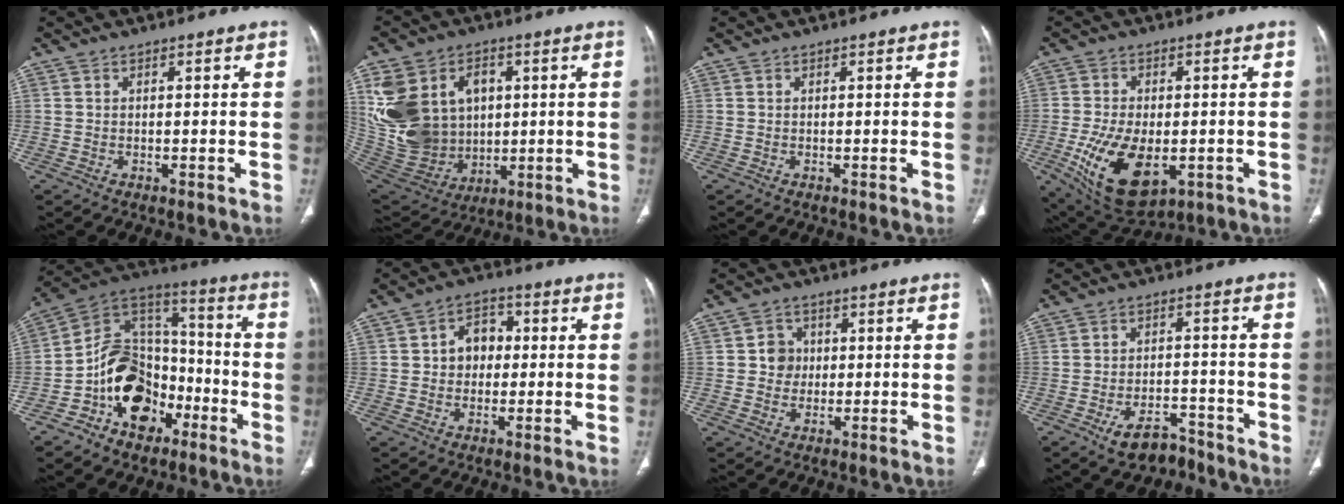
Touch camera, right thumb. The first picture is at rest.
{"total": 23.3, "force": [4.9, 18.0, 13.9], "torque": [-0.279, 0.010, 0.123]}
{"total": 0.0}
{"total": 14.7, "force": [-4.0, 8.1, 11.5], "torque": [-0.202, -0.005, -0.046]}
{"total": 17.6, "force": [-7.5, 12.3, 10.2], "torque": [-0.128, 0.087, -0.133]}
{"total": 6.5, "force": [0.5, 5.2, 3.9], "torque": [-0.029, 0.015, -0.001]}
{"total": 4.0, "force": [0.3, 3.8, 1.4], "torque": [0.003, 0.007, 0.001]}
{"total": 7.3, "force": [-5.3, 3.8, 3.4], "torque": [-0.046, 0.040, -0.079]}